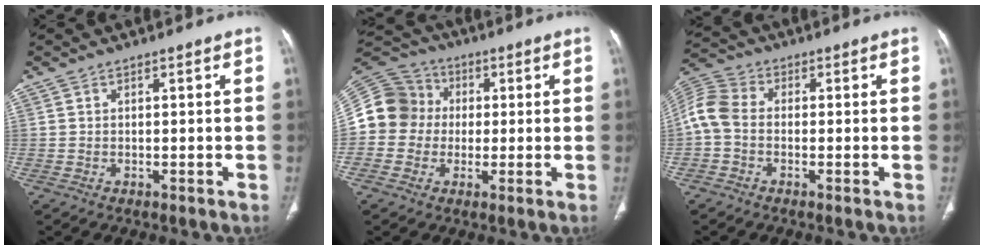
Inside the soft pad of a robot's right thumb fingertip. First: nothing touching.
{"total": 13.3, "force": [0.2, 12.3, 4.9], "torque": [-0.089, 0.037, -0.001]}
{"total": 6.7, "force": [-0.8, 4.7, 4.7], "torque": [-0.098, 0.018, -0.032]}